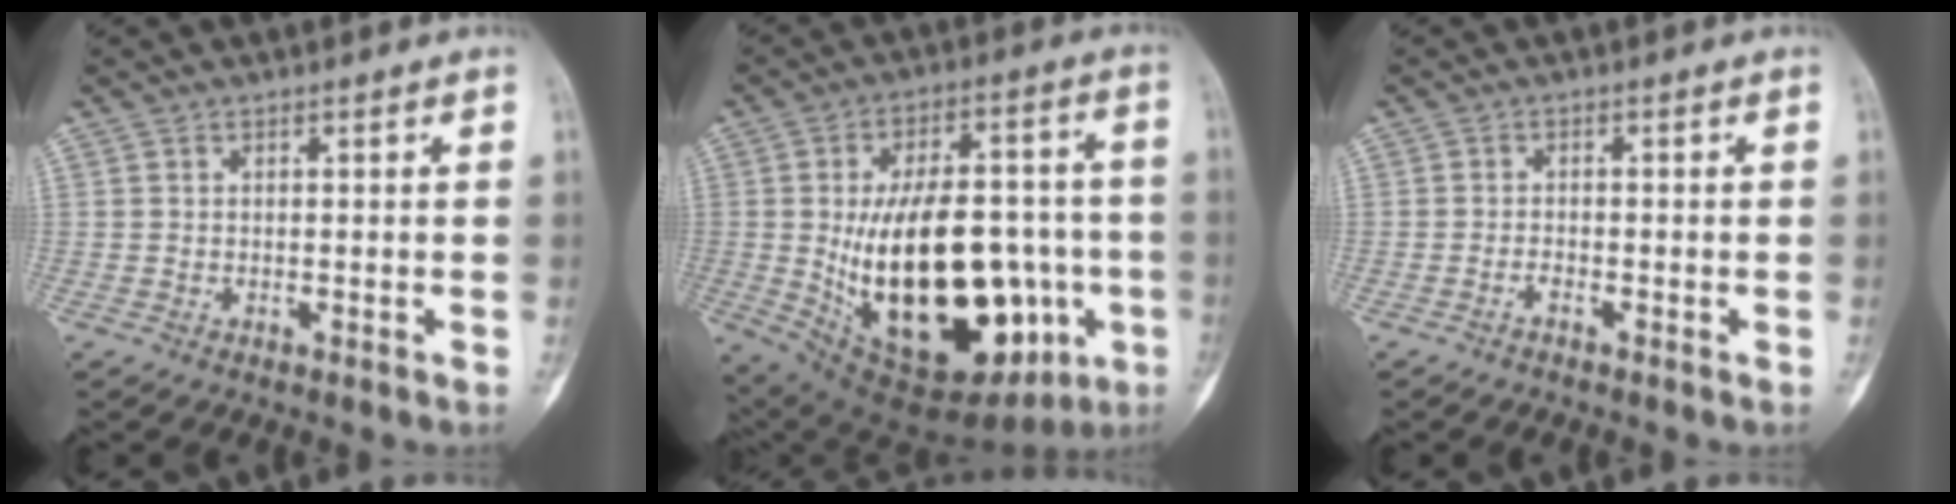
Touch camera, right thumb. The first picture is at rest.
{"total": 31.0, "force": [-5.2, 15.1, 26.6], "torque": [-0.417, -0.003, -0.049]}
{"total": 1.1, "force": [-0.9, 0.3, 0.5], "torque": [-0.008, 0.005, -0.019]}